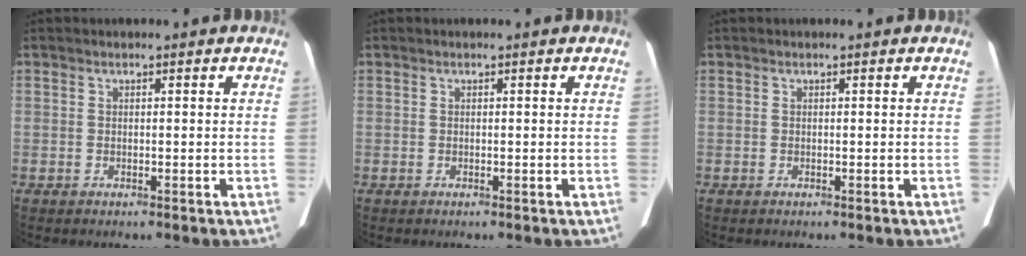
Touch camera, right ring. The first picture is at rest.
{"total": 0.0}
{"total": 0.0}